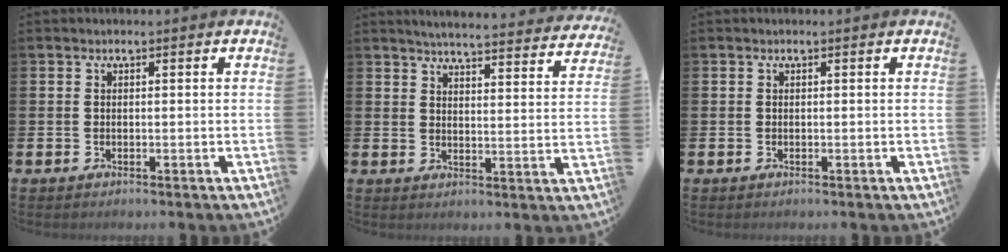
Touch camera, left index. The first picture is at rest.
{"total": 4.9, "force": [4.8, 0.0, 0.9], "torque": [-0.022, -0.040, 0.081]}
{"total": 0.0}